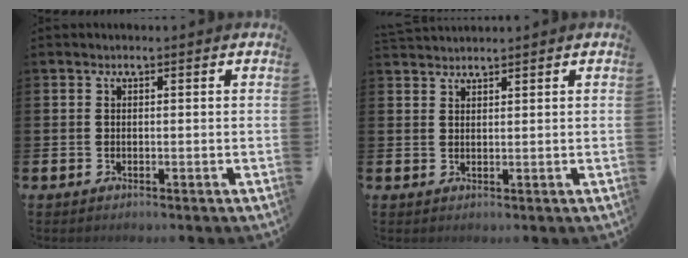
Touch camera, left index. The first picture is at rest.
{"total": 1.8, "force": [1.7, 0.2, -0.1], "torque": [-0.001, -0.005, 0.033]}